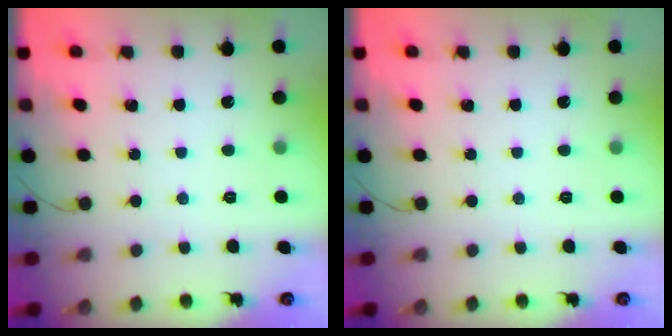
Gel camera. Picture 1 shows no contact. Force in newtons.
{"total": 0.0}